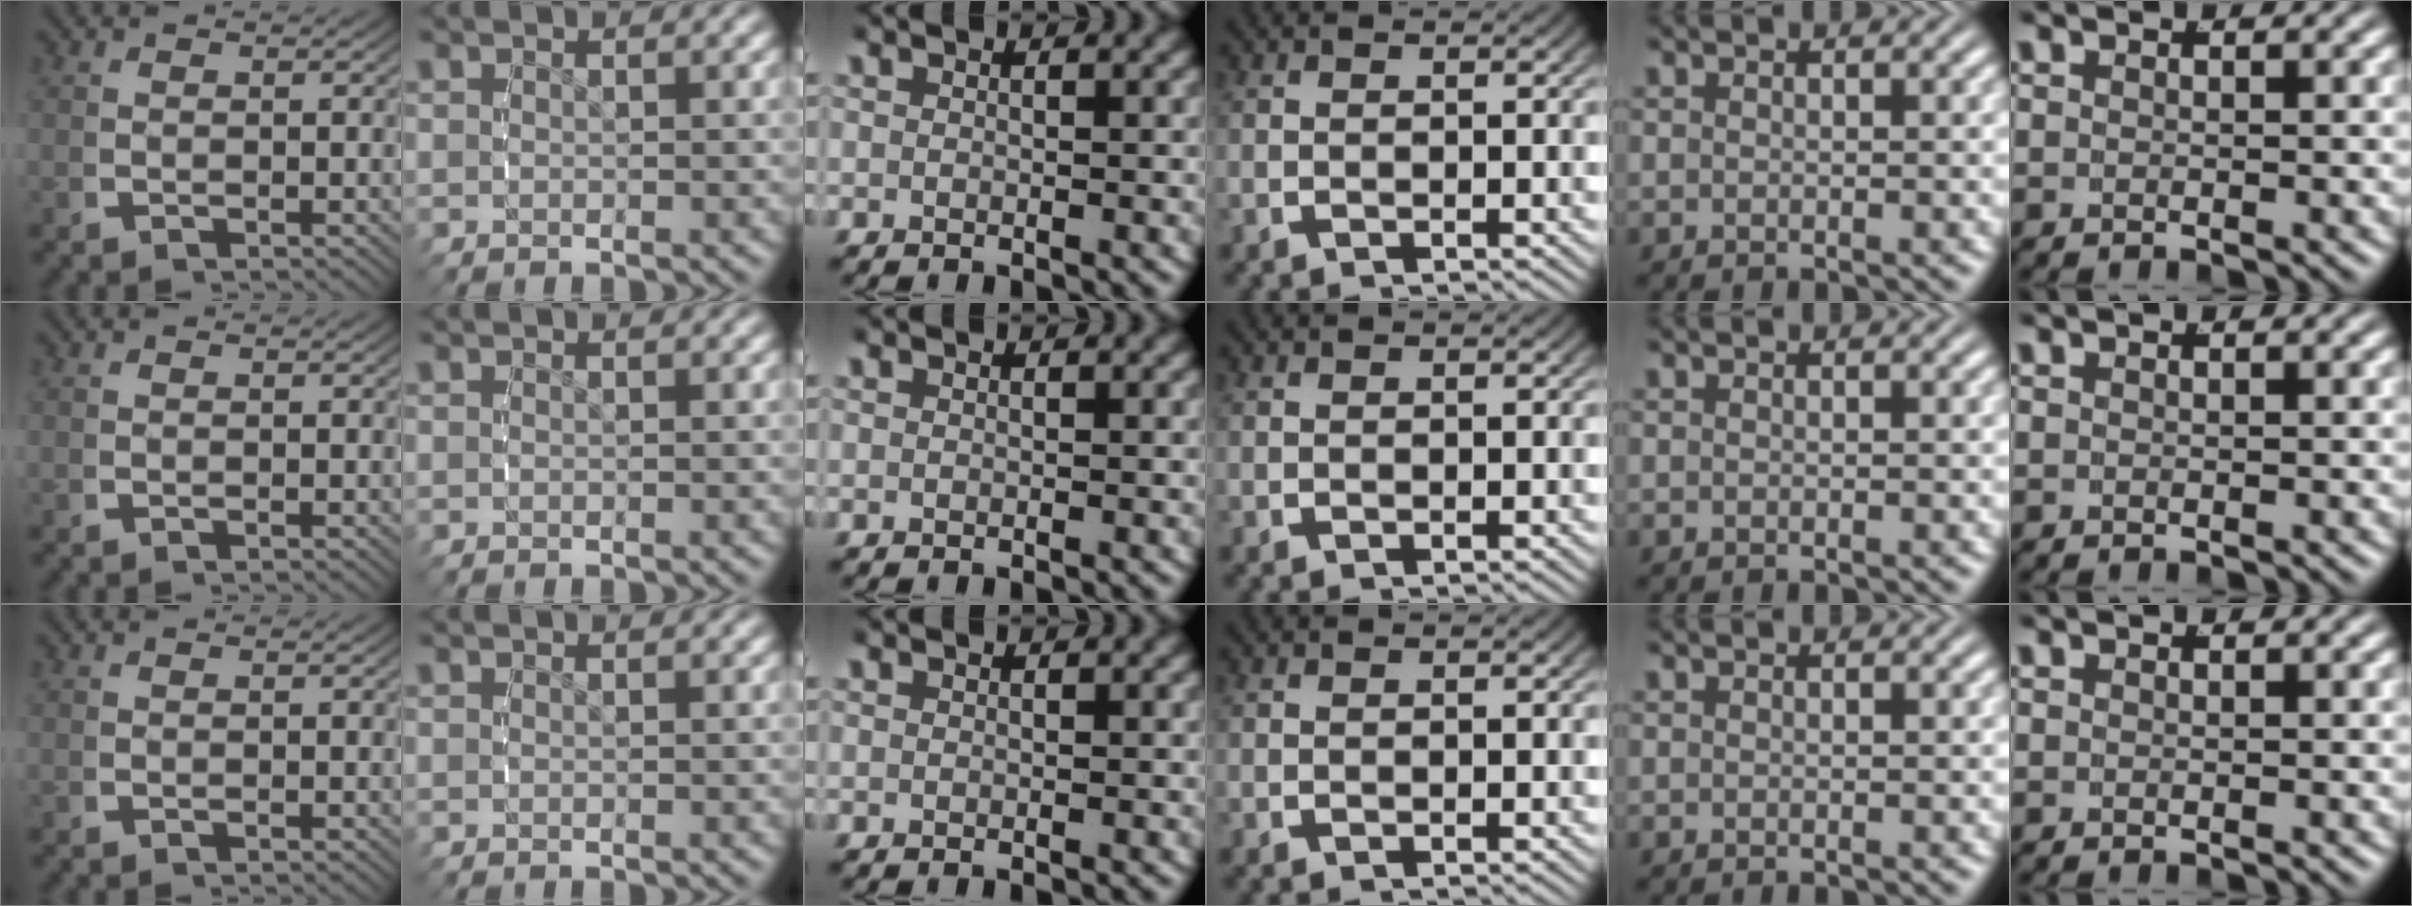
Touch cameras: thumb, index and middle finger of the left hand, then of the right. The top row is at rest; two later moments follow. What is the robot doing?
{"motion": "reach", "object": "glasses case"}